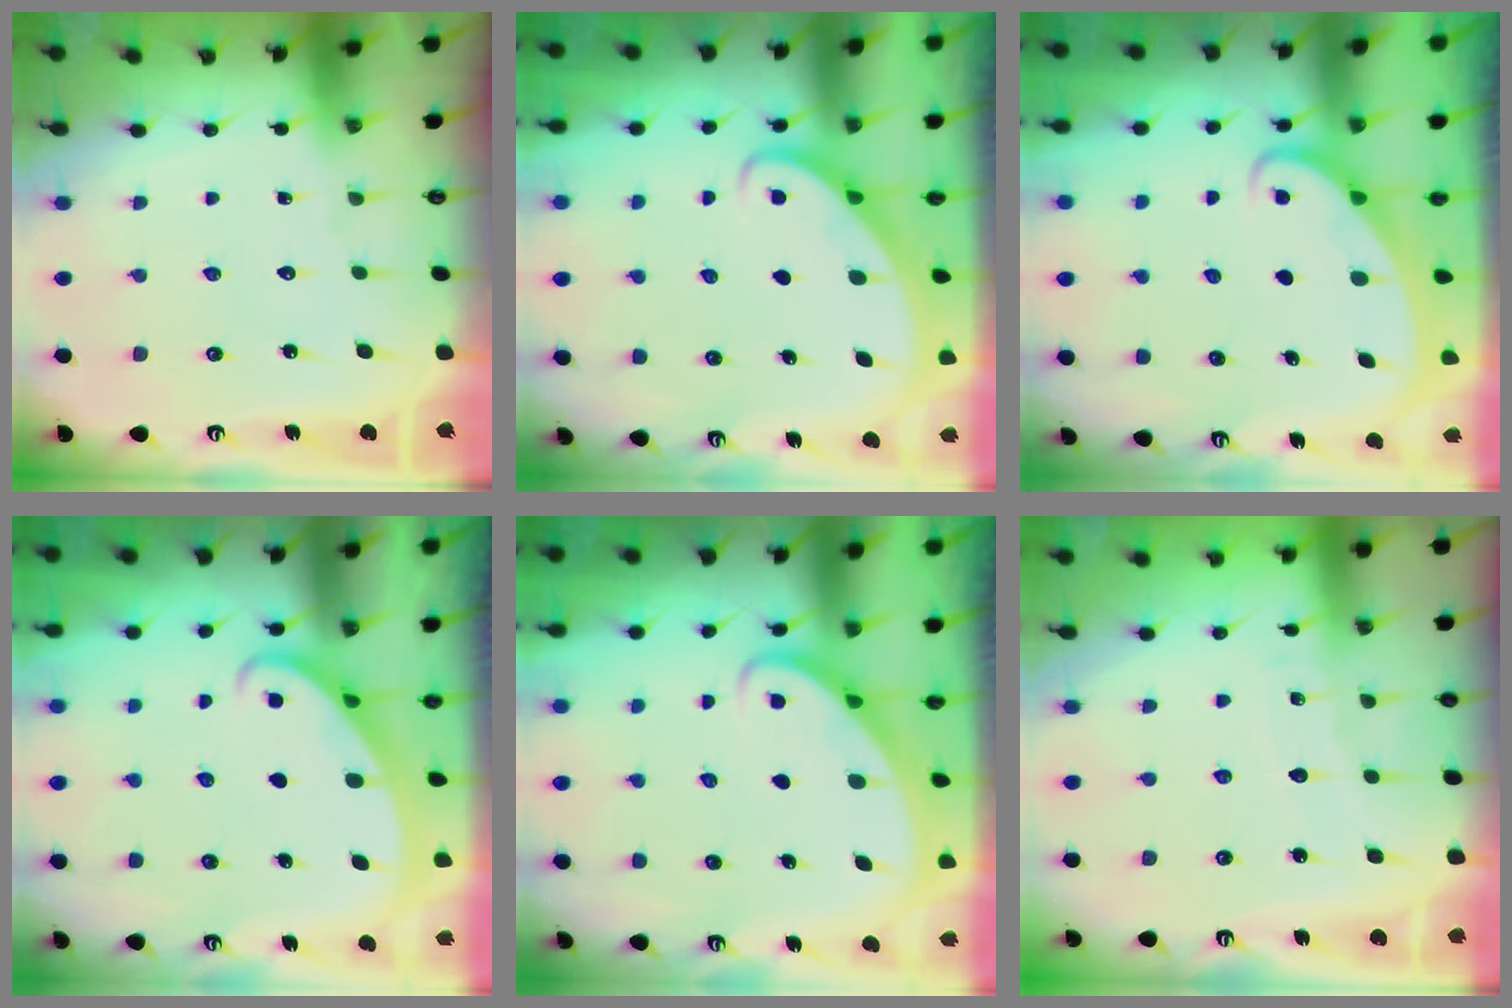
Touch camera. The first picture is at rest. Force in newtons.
{"total": 2.5, "press": 2.5, "slide": 0.2}
{"total": 1.8, "press": 1.8, "slide": 0.2}
{"total": 2.3, "press": 2.2, "slide": 0.2}
{"total": 2.5, "press": 2.5, "slide": 0.3}
{"total": 3.7, "press": 3.7, "slide": 0.2}